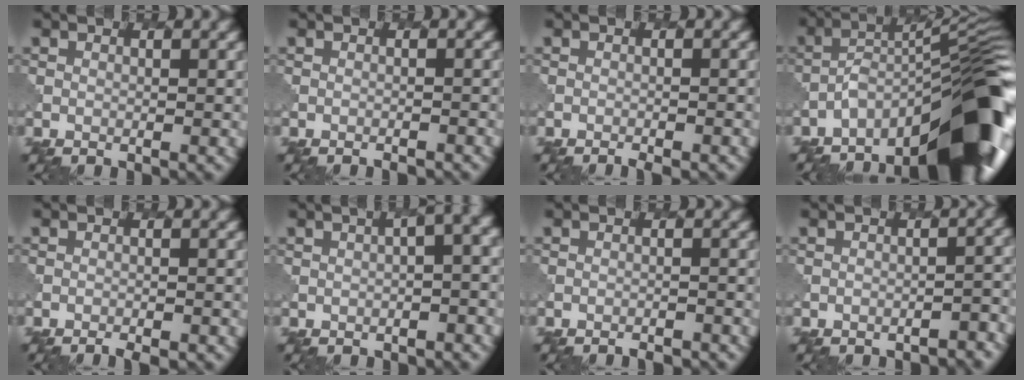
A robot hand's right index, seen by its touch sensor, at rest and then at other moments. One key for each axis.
{"total": 1.5, "fx": -1.4, "fy": 0.2, "fz": 0.4, "tx": 0.006, "ty": 0.004, "tz": -0.020}
{"total": 1.5, "fx": -1.3, "fy": 0.3, "fz": 0.7, "tx": -0.003, "ty": 0.002, "tz": -0.021}
{"total": 14.7, "fx": -9.5, "fy": 4.2, "fz": 10.4, "tx": -0.154, "ty": 0.015, "tz": -0.148}
{"total": 2.1, "fx": -1.9, "fy": 0.4, "fz": 0.9, "tx": -0.007, "ty": 0.002, "tz": -0.028}
{"total": 6.7, "fx": -1.2, "fy": 2.4, "fz": 6.1, "tx": -0.045, "ty": 0.014, "tz": -0.005}
{"total": 2.5, "fx": -2.4, "fy": 0.4, "fz": 0.6, "tx": 0.003, "ty": 0.008, "tz": -0.030}
{"total": 5.2, "fx": -4.3, "fy": 1.3, "fz": 2.5, "tx": -0.021, "ty": 0.017, "tz": -0.049}